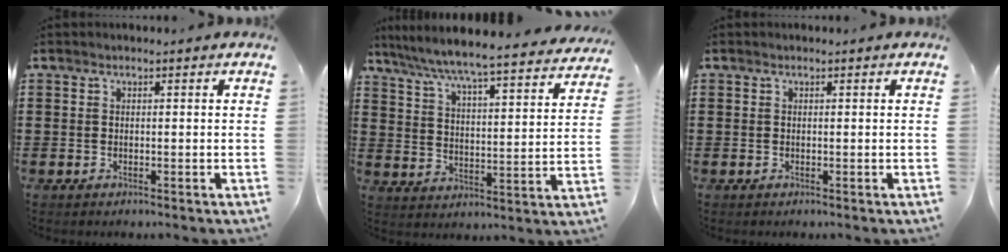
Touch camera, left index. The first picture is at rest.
{"total": 5.7, "force": [5.4, -0.7, 1.6], "torque": [-0.060, -0.047, 0.085]}
{"total": 0.0}